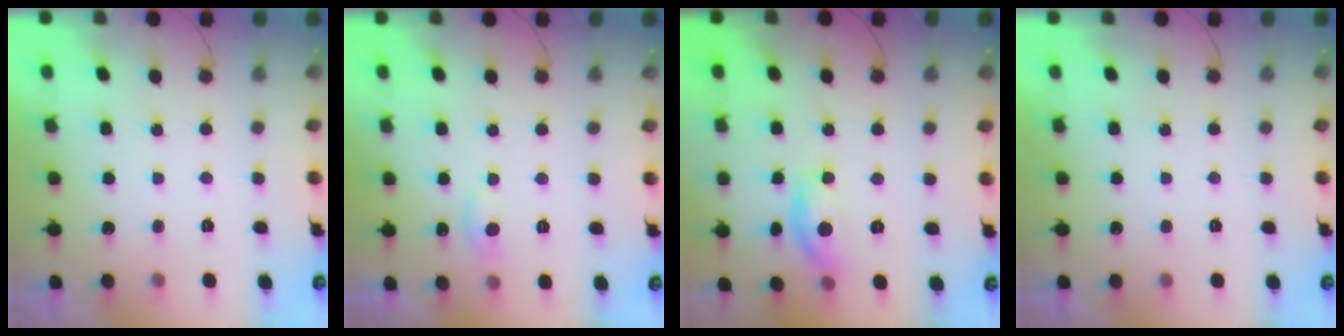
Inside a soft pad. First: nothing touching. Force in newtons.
{"total": 5.4, "press": 5.4, "slide": 0.7}
{"total": 10.1, "press": 10.1, "slide": 0.6}
{"total": 0.0}